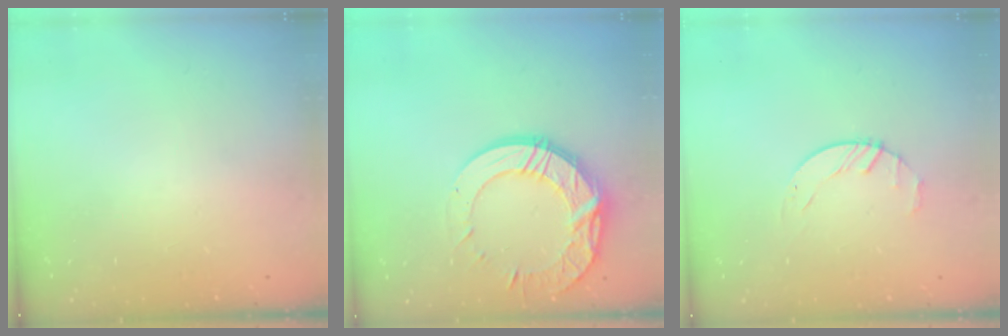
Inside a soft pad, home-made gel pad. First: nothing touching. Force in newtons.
{"total": 15.9, "press": 15.8, "slide": 1.4}
{"total": 2.1, "press": 2.1, "slide": 0.3}